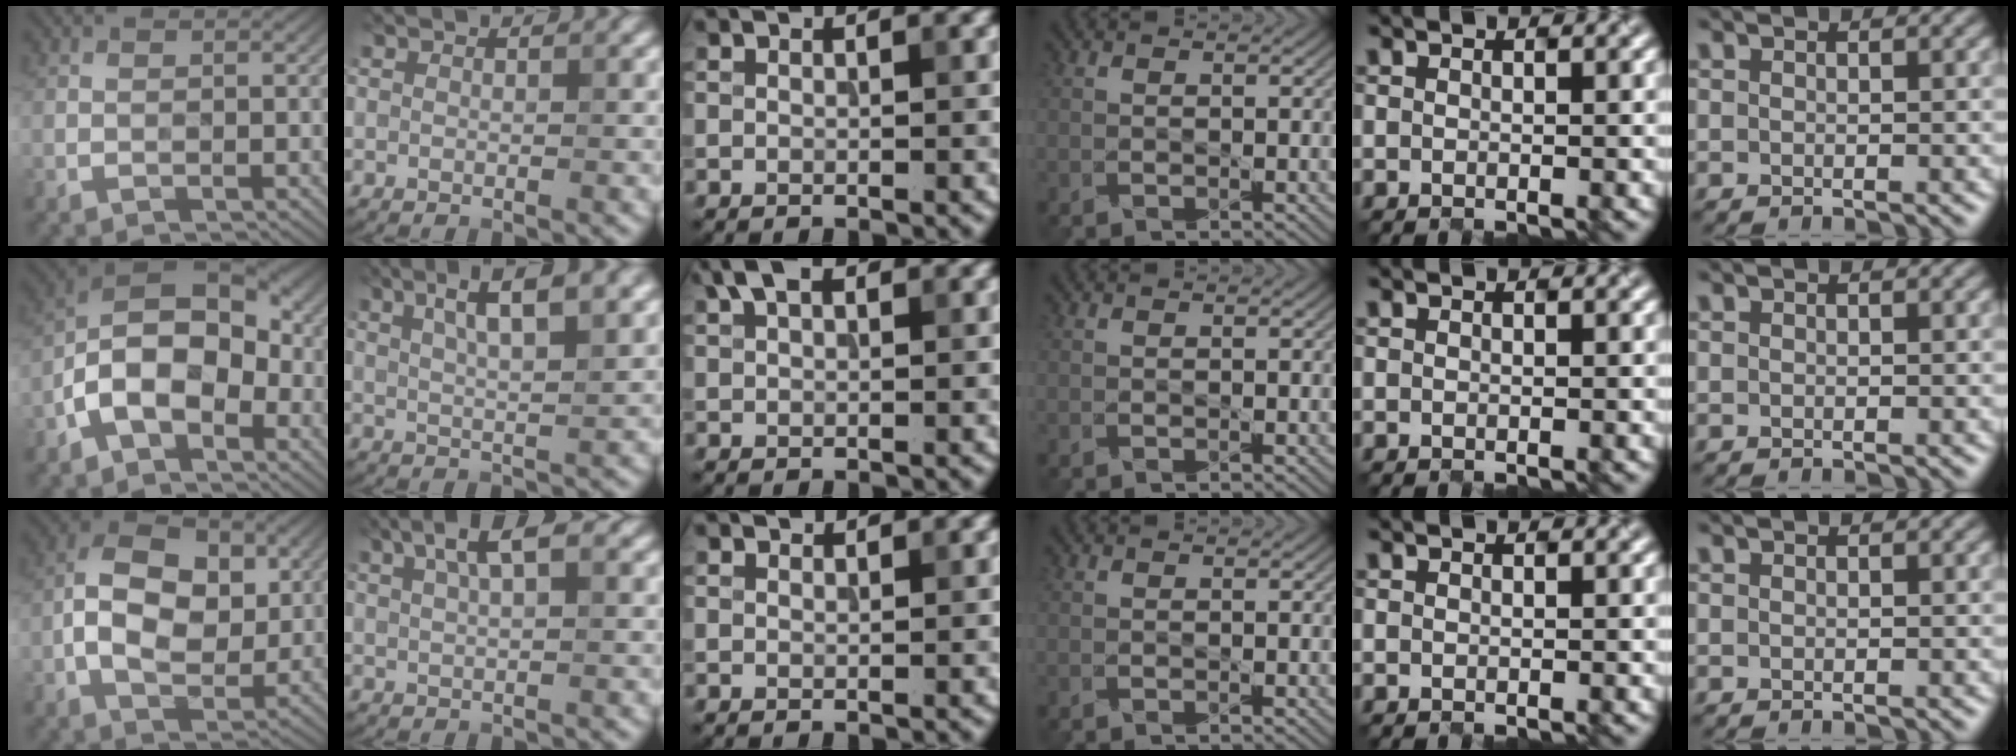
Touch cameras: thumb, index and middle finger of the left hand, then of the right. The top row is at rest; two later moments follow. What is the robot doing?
{"motion": "open", "object": "folder"}